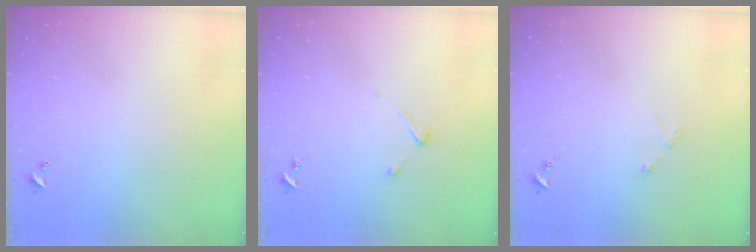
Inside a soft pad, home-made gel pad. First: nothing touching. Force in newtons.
{"total": 4.0, "press": 4.0, "slide": 0.5}
{"total": 2.3, "press": 2.3, "slide": 0.3}